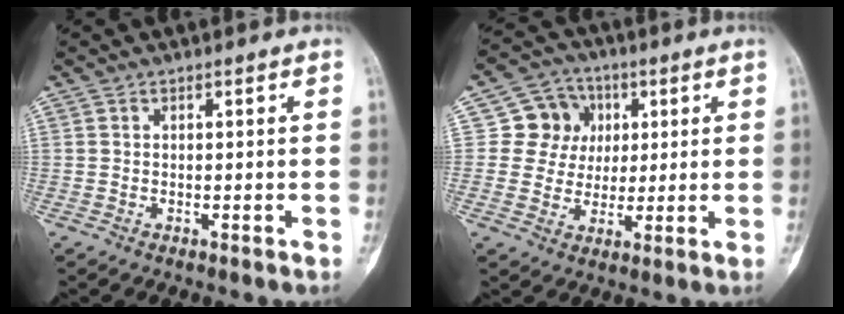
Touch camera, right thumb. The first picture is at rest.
{"total": 9.0, "force": [2.2, 8.3, 2.4], "torque": [0.008, 0.004, 0.033]}